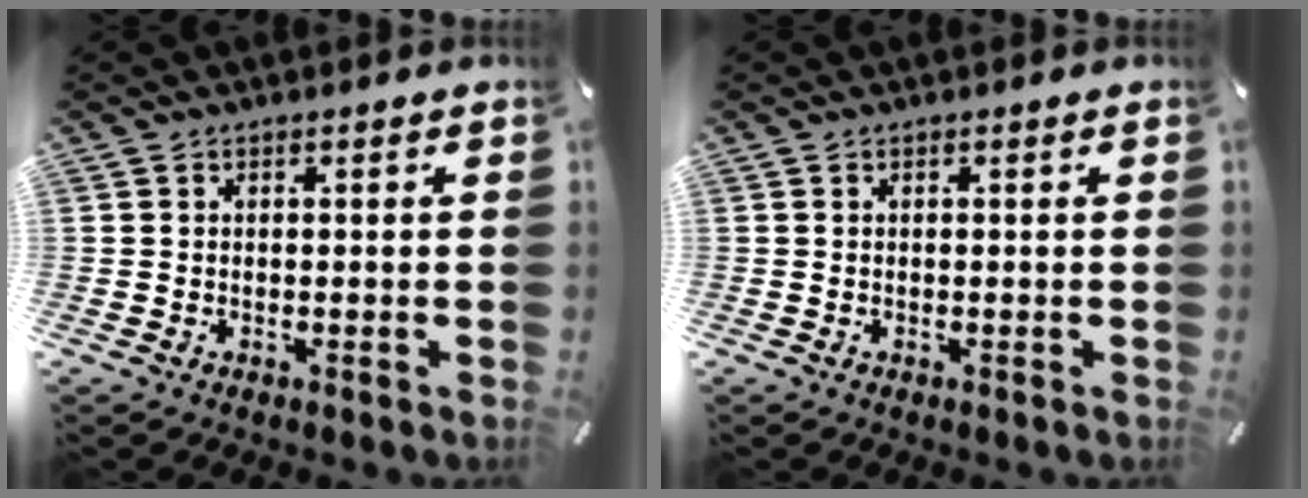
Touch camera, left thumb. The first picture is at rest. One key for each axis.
{"total": 0.0}